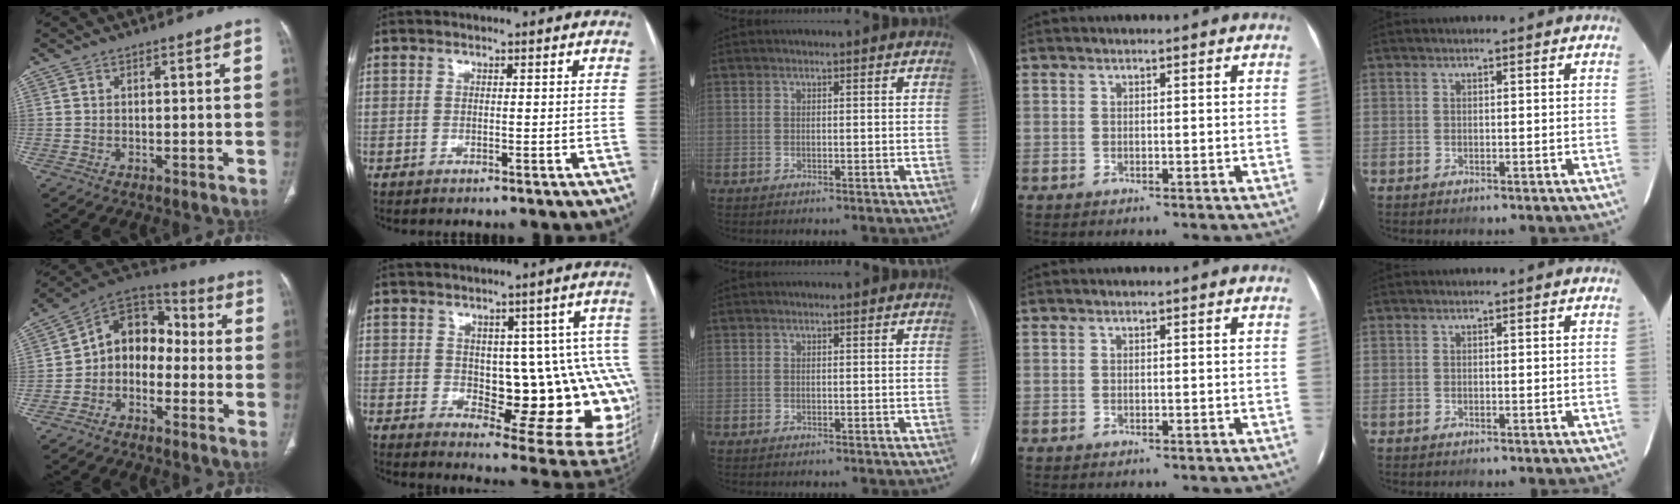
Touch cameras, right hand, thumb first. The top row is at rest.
{"thumb": {"total": 11.2, "force": [-2.0, 8.7, 6.7], "torque": [-0.072, 0.057, -0.055]}, "index": {"total": 17.1, "force": [-0.7, 7.3, 15.4], "torque": [-0.131, 0.016, 0.014]}}